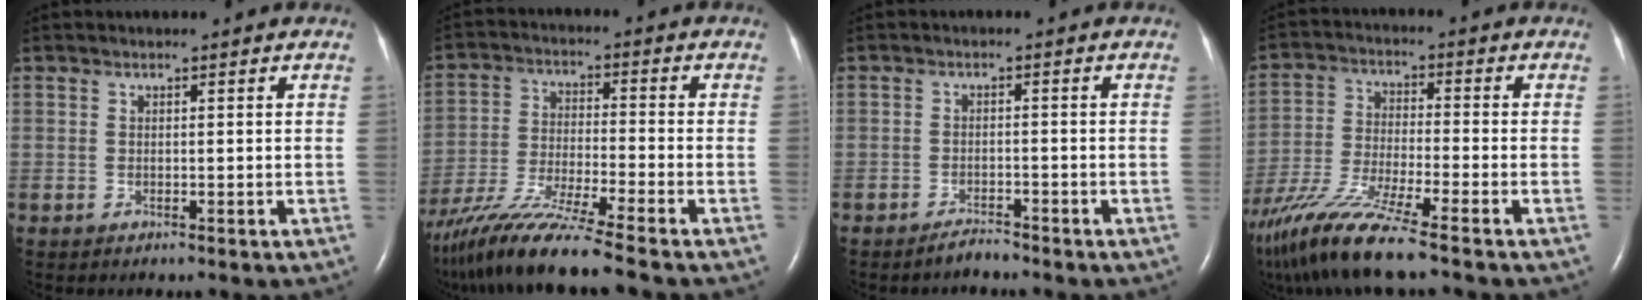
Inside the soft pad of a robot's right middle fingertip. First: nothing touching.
{"total": 13.5, "force": [-11.2, -1.3, 7.5], "torque": [-0.144, -0.035, -0.202]}
{"total": 1.9, "force": [-1.8, 0.1, 0.3], "torque": [-0.007, -0.004, -0.031]}
{"total": 13.0, "force": [-10.0, -0.4, 8.4], "torque": [-0.173, -0.034, -0.187]}